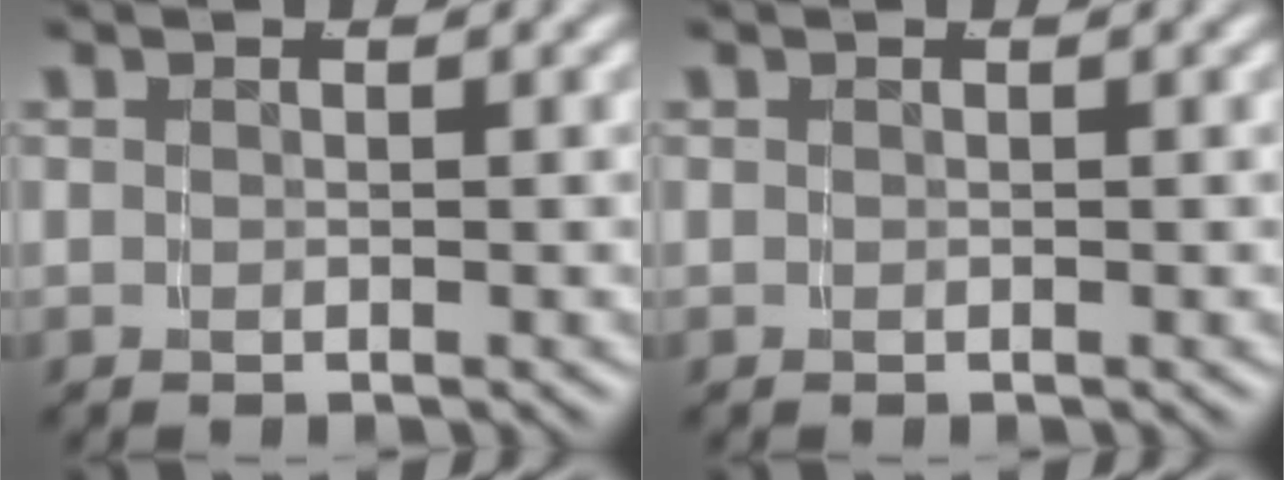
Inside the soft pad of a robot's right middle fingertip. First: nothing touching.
{"total": 0.0}